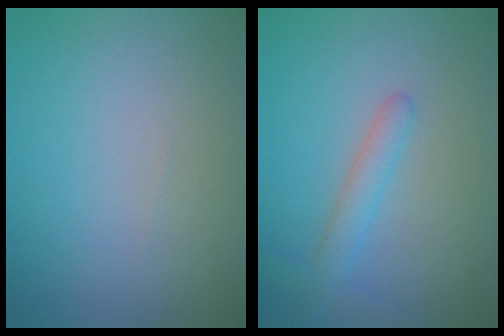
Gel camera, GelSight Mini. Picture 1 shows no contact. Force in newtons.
{"total": 2.4, "press": 2.4, "slide": 0.1}